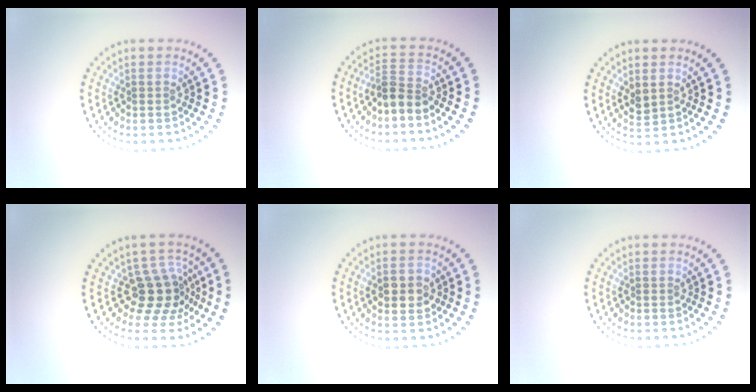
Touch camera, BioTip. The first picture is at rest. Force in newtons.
{"total": 2.4, "press": 1.9, "slide": 1.5}
{"total": 1.0, "press": 0.9, "slide": 0.4}
{"total": 3.7, "press": 2.8, "slide": 2.4}
{"total": 3.0, "press": 3.0, "slide": 0.3}
{"total": 0.0}